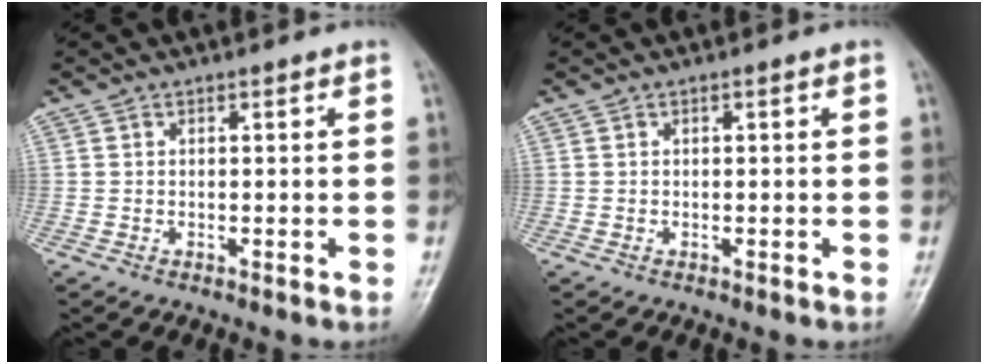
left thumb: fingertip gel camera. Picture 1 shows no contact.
{"total": 0.0}